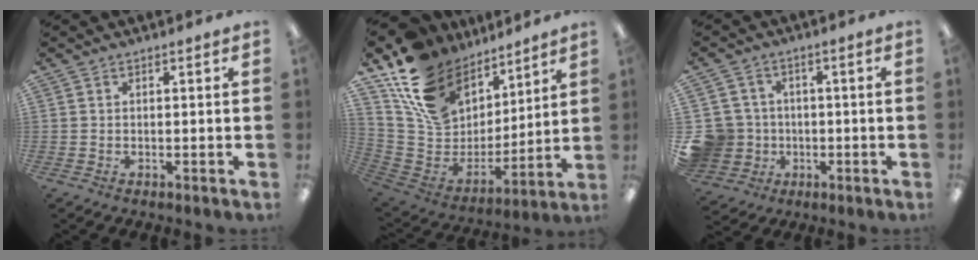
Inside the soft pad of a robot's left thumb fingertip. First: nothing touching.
{"total": 18.4, "force": [11.3, 12.4, 7.5], "torque": [-0.150, -0.065, 0.217]}
{"total": 9.9, "force": [-1.2, 9.5, 2.4], "torque": [-0.089, 0.020, -0.014]}